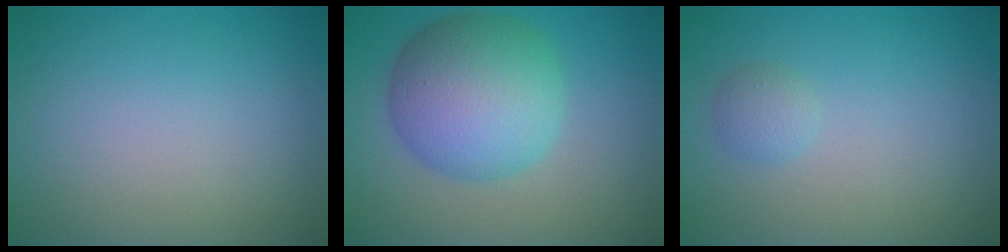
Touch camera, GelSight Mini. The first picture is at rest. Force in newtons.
{"total": 8.7, "press": 8.7, "slide": 0.2}
{"total": 1.3, "press": 1.3, "slide": 0.1}